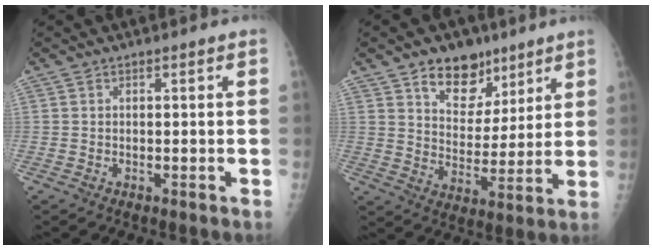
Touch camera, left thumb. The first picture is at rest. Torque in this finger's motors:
{"motor_torque": [1.06, 1.06, 0.40, -0.34, 0.03]}